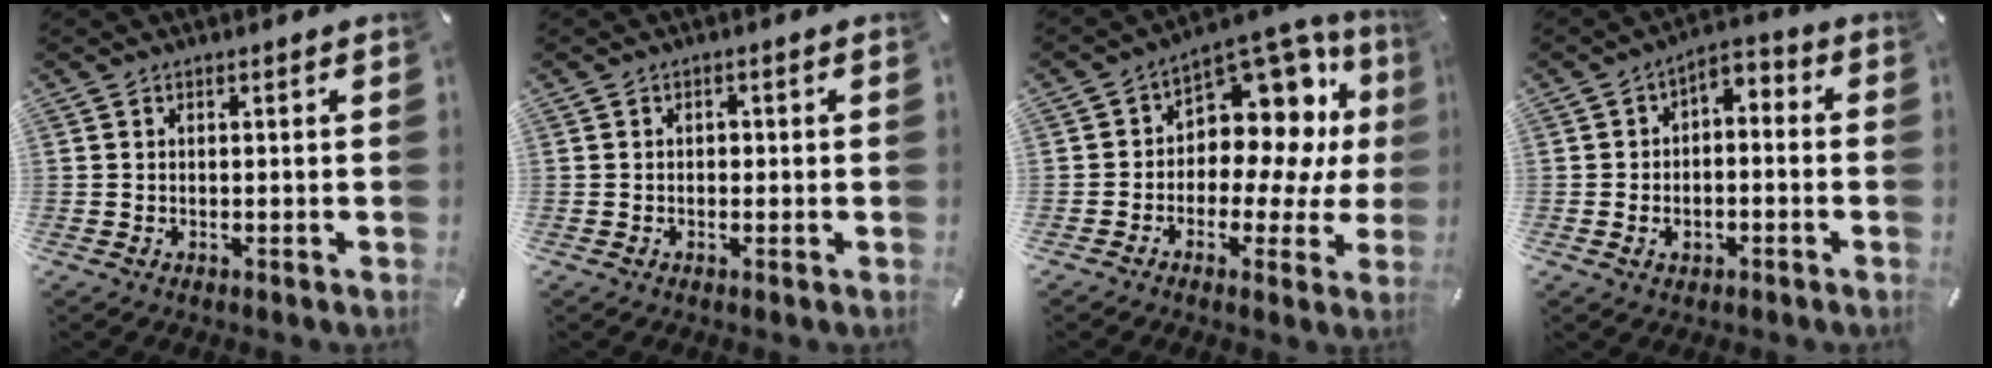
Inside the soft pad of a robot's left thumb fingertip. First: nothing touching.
{"total": 1.0, "force": [-0.1, 0.8, 0.5], "torque": [-0.010, 0.004, -0.003]}
{"total": 13.0, "force": [4.1, 8.9, 8.5], "torque": [-0.113, -0.051, 0.072]}
{"total": 5.4, "force": [-1.9, 4.0, 3.1], "torque": [-0.038, 0.008, -0.039]}